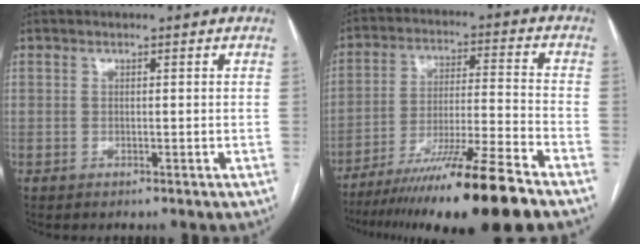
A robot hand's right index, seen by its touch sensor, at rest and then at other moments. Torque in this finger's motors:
{"motor_torque": [0.90, -1.04, 1.05, 0.21]}